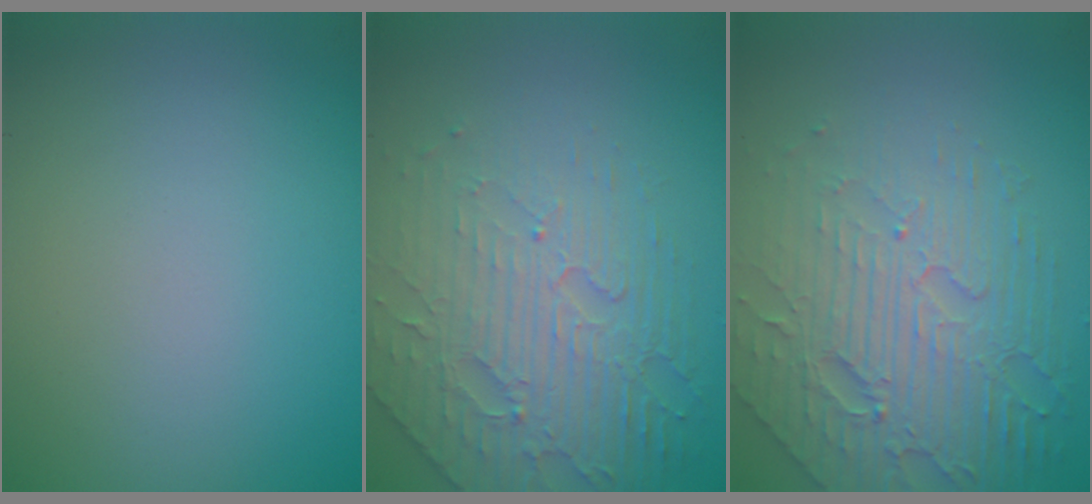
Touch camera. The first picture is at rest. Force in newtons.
{"total": 4.6, "press": 4.2, "slide": 1.9}
{"total": 6.8, "press": 4.9, "slide": 4.7}